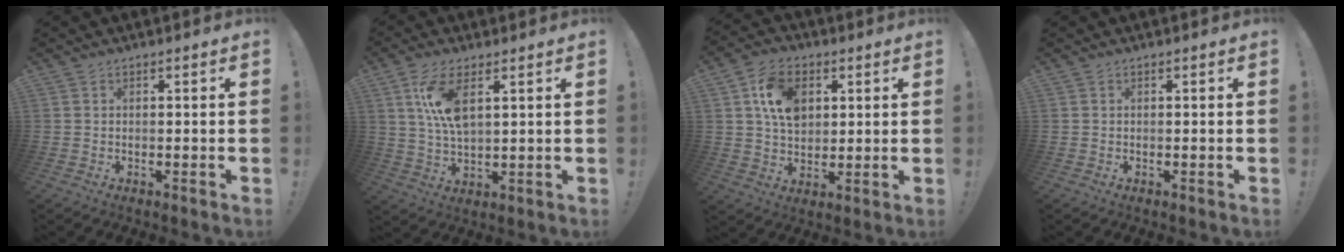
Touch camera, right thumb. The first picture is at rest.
{"total": 10.0, "force": [4.1, 3.9, 8.3], "torque": [-0.161, -0.014, 0.071]}
{"total": 12.7, "force": [4.3, 9.2, 7.7], "torque": [-0.128, 0.001, 0.082]}
{"total": 0.0}